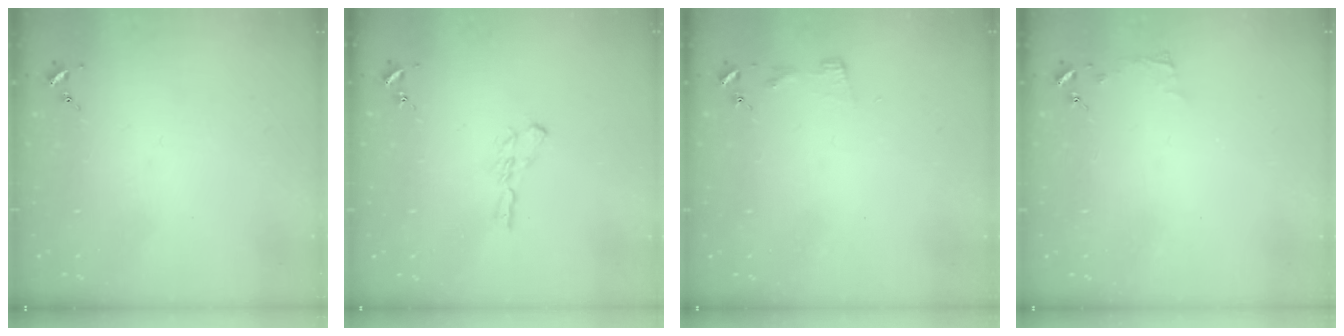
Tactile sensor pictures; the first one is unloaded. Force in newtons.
{"total": 5.8, "press": 5.8, "slide": 0.5}
{"total": 2.9, "press": 2.9, "slide": 0.3}
{"total": 3.8, "press": 3.7, "slide": 0.4}